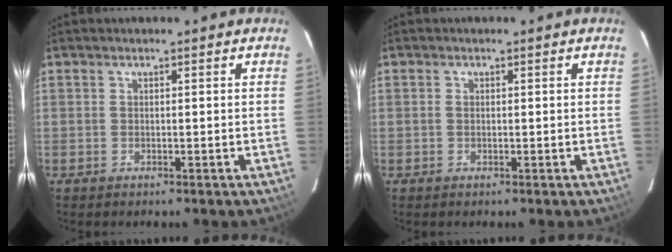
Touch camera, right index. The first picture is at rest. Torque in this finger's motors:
{"motor_torque": [-0.07, 0.11, -0.04, 0.00]}